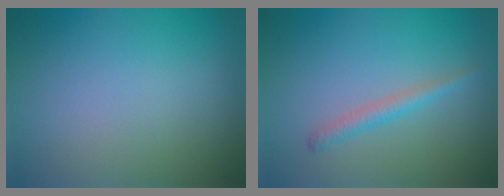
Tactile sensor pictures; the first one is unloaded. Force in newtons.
{"total": 1.5, "press": 1.5, "slide": 0.0}